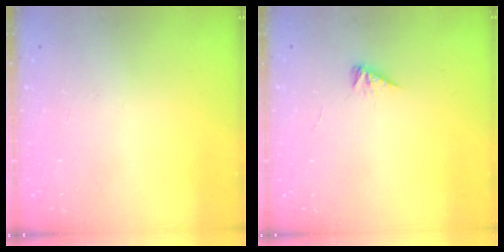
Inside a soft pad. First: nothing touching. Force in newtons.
{"total": 2.3, "press": 2.3, "slide": 0.4}